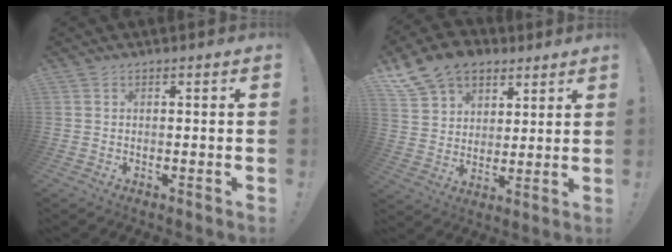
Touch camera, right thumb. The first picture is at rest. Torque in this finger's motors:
{"motor_torque": [-0.13, 0.93, 0.75, 0.64, 0.21]}